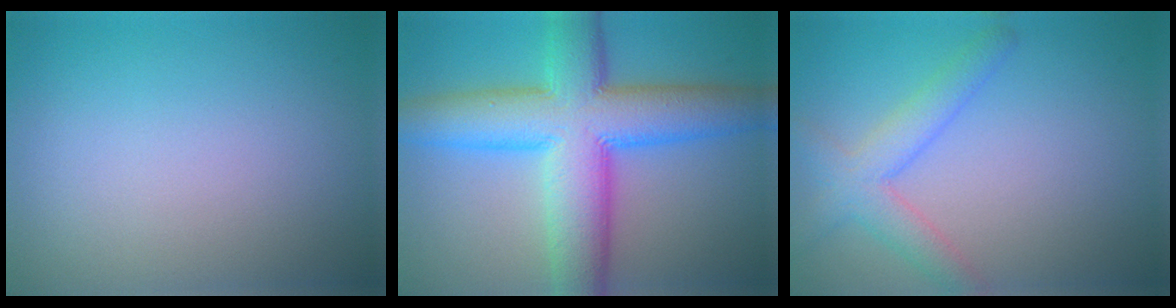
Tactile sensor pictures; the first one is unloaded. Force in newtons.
{"total": 11.7, "press": 11.7, "slide": 0.0}
{"total": 3.6, "press": 3.6, "slide": 0.2}